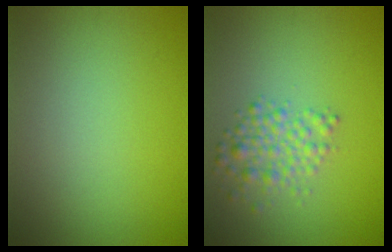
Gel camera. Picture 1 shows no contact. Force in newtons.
{"total": 2.8, "press": 2.8, "slide": 0.0}